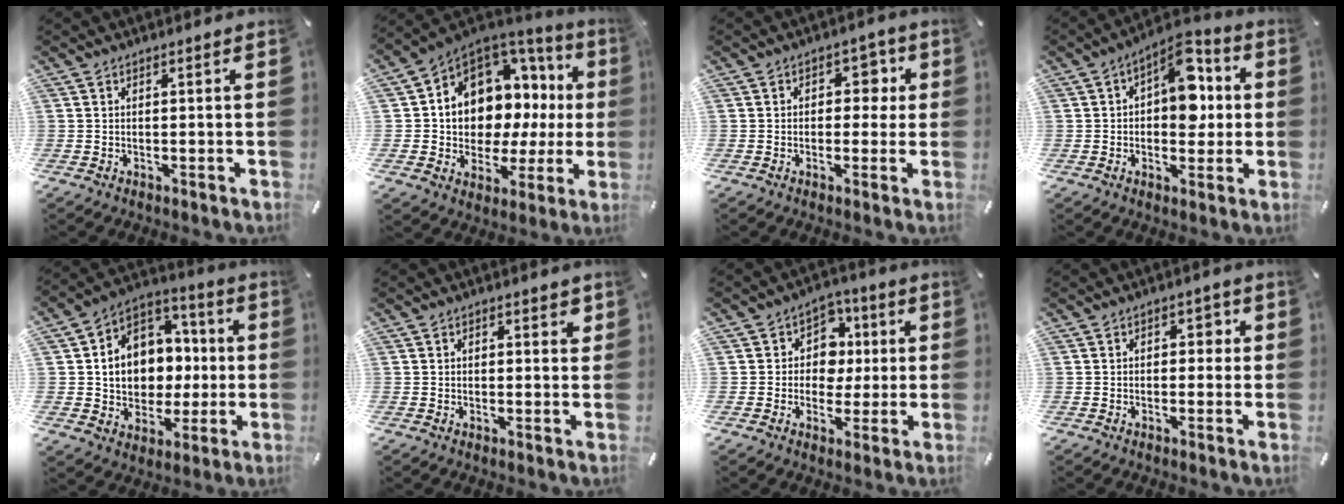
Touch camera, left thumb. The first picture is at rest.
{"total": 10.4, "force": [3.8, 8.8, 4.0], "torque": [-0.067, -0.066, 0.078]}
{"total": 5.2, "force": [0.4, 4.3, 2.9], "torque": [-0.024, 0.000, -0.003]}
{"total": 12.1, "force": [2.3, 7.4, 9.3], "torque": [-0.118, -0.008, 0.040]}
{"total": 12.5, "force": [-0.3, 11.4, 5.0], "torque": [-0.100, -0.010, 0.003]}
{"total": 1.8, "force": [0.4, 1.2, 1.2], "torque": [-0.009, 0.001, 0.002]}
{"total": 8.9, "force": [0.5, 8.3, 3.1], "torque": [-0.045, 0.002, 0.009]}
{"total": 2.6, "force": [-0.4, 2.1, 1.5], "torque": [-0.015, 0.006, -0.017]}